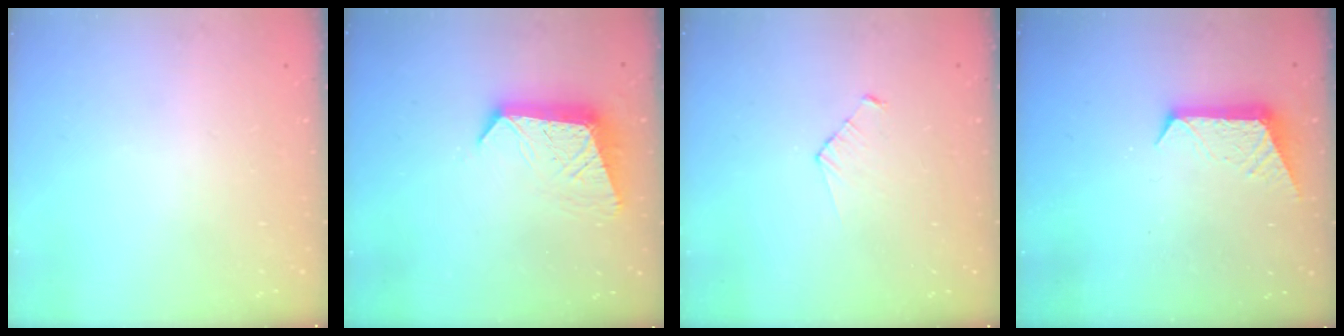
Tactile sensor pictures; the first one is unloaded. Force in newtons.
{"total": 11.1, "press": 11.0, "slide": 1.0}
{"total": 3.8, "press": 3.8, "slide": 0.4}
{"total": 8.9, "press": 8.9, "slide": 0.8}